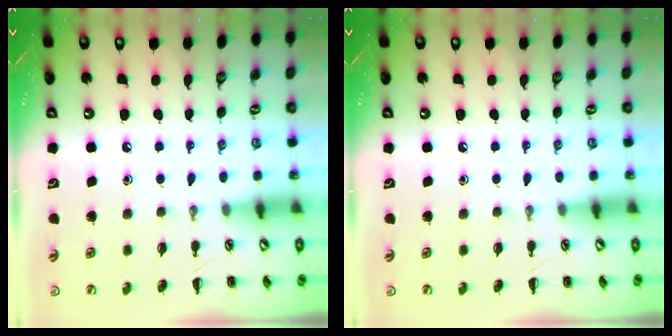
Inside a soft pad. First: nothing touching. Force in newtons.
{"total": 0.0}